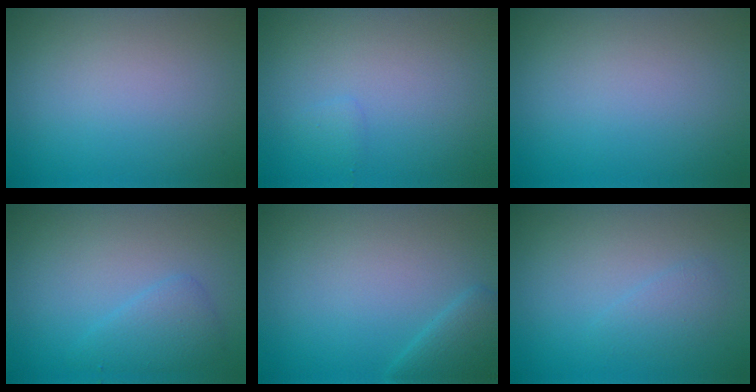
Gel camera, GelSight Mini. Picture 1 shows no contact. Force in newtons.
{"total": 0.7, "press": 0.7, "slide": 0.0}
{"total": 0.0}
{"total": 2.1, "press": 2.1, "slide": 0.1}
{"total": 2.3, "press": 2.3, "slide": 0.1}
{"total": 1.2, "press": 1.2, "slide": 0.1}